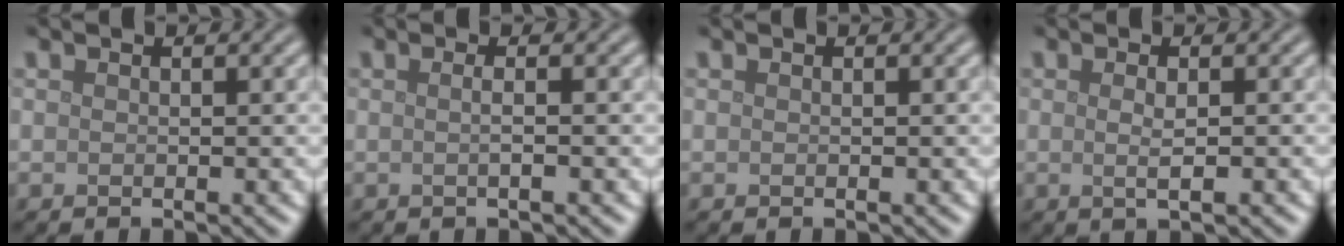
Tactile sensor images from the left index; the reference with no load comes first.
{"total": 1.9, "force": [0.3, 0.8, 1.7], "torque": [-0.006, -0.001, -0.016]}
{"total": 0.0}
{"total": 1.8, "force": [0.0, 0.4, 1.7], "torque": [-0.029, -0.001, -0.001]}